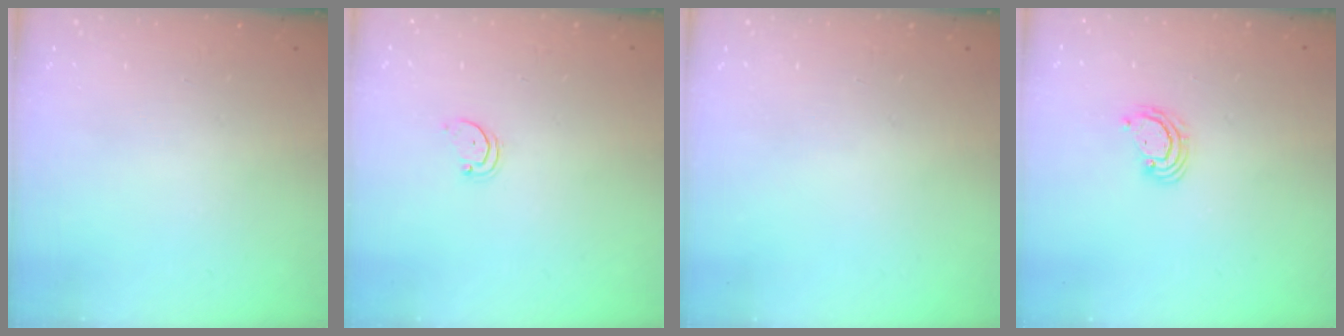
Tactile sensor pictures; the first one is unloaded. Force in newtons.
{"total": 1.5, "press": 1.5, "slide": 0.1}
{"total": 0.0}
{"total": 2.8, "press": 2.8, "slide": 0.3}